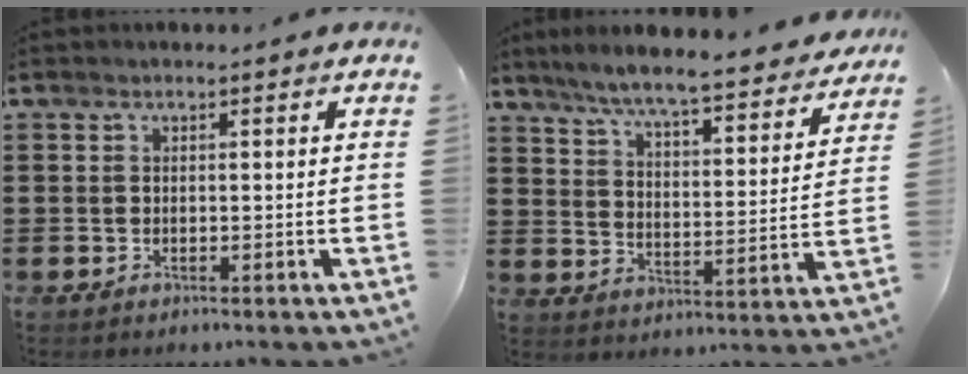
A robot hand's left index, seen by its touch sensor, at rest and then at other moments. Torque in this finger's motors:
{"motor_torque": [1.05, -1.09, 0.41, 0.21]}